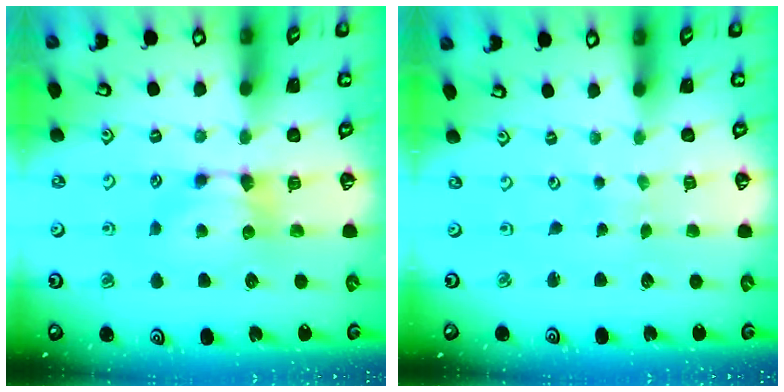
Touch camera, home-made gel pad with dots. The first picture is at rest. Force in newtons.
{"total": 6.9, "press": 6.8, "slide": 0.4}